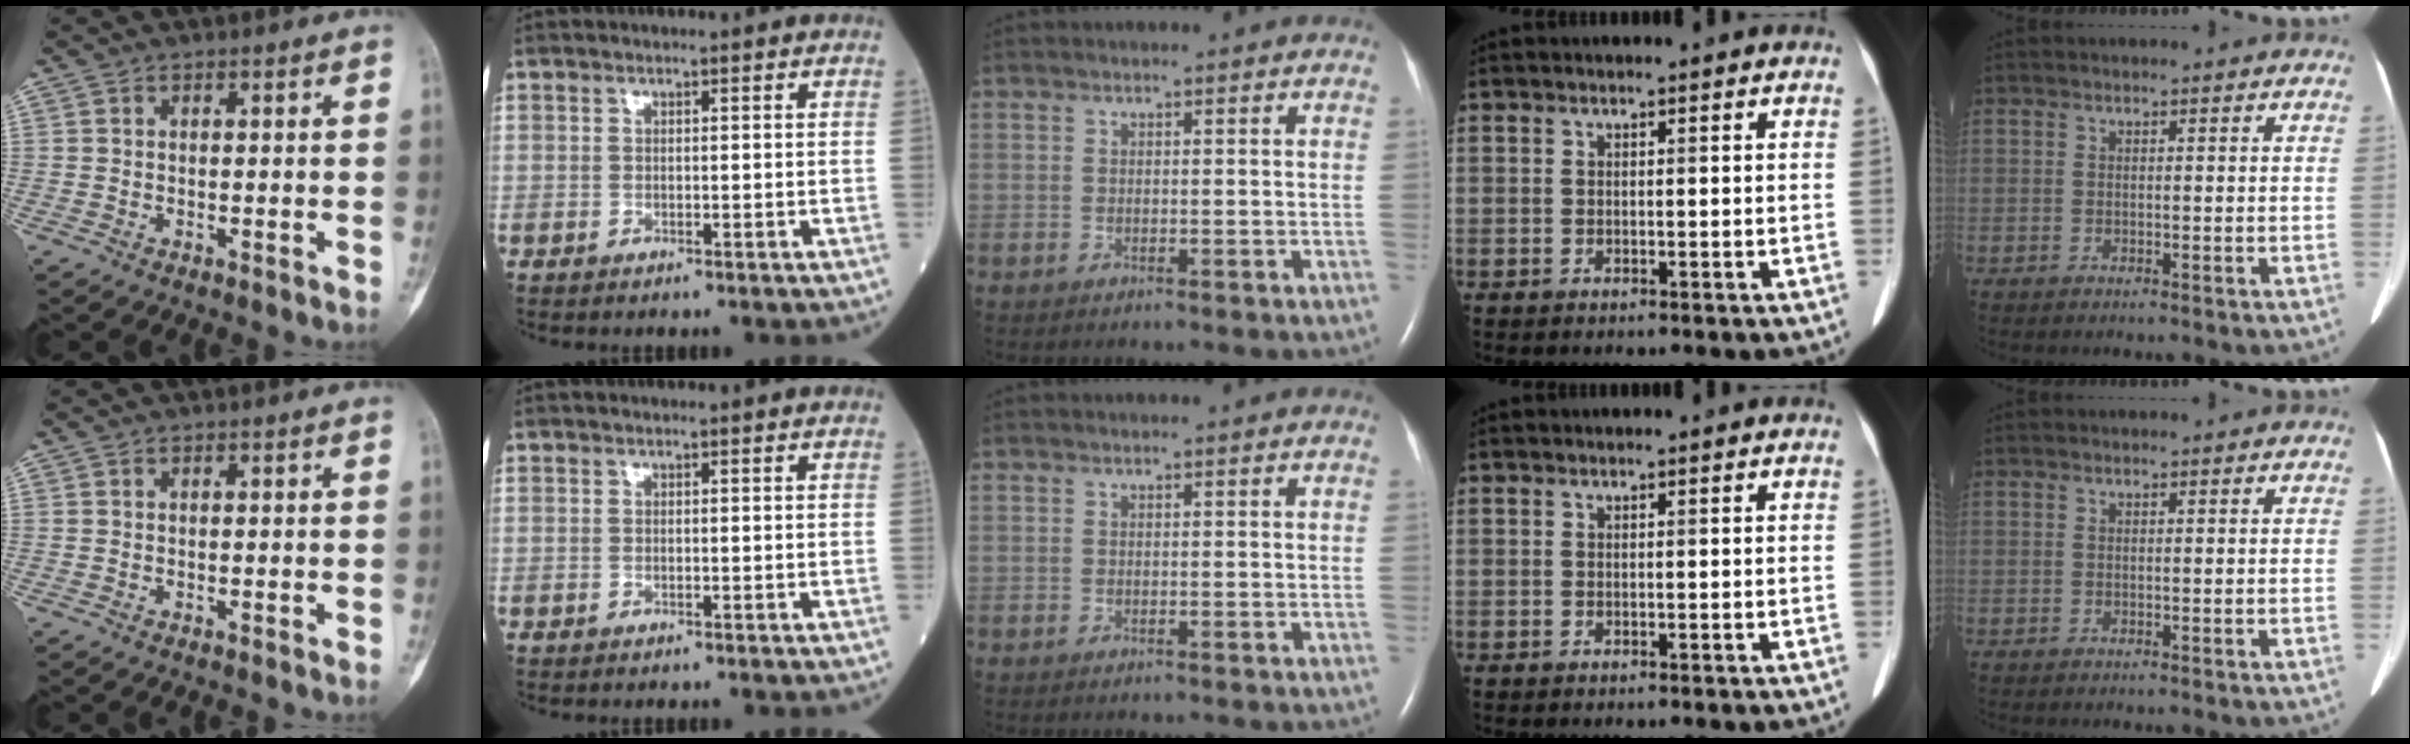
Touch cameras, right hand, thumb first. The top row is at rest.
{}